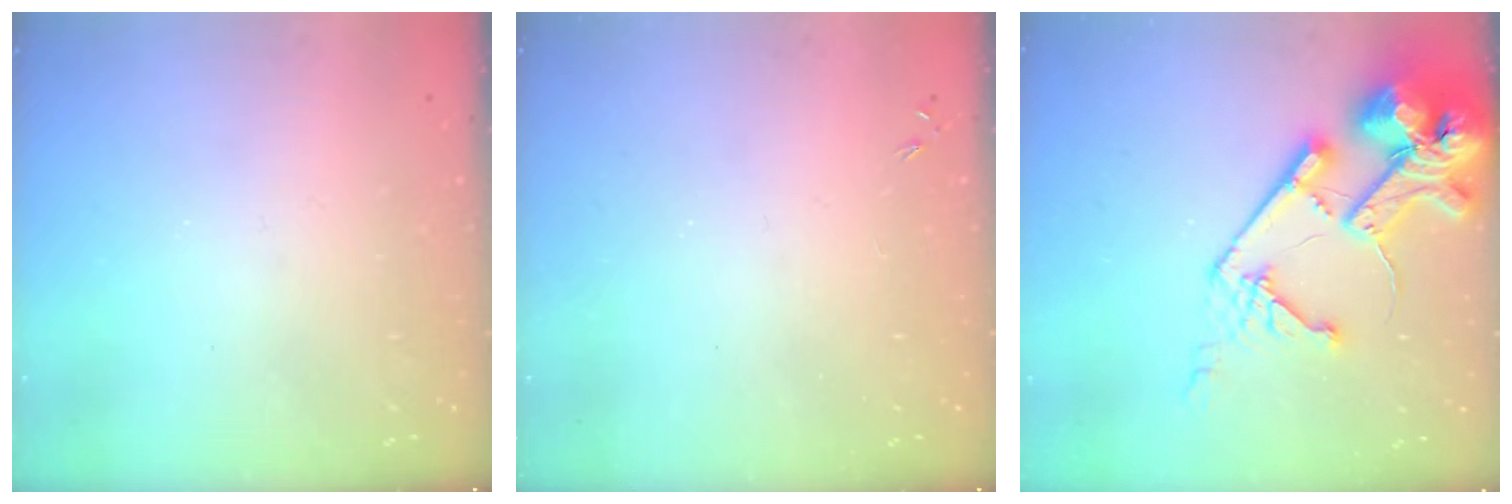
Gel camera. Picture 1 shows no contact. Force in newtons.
{"total": 0.0}
{"total": 22.0, "press": 21.8, "slide": 2.7}